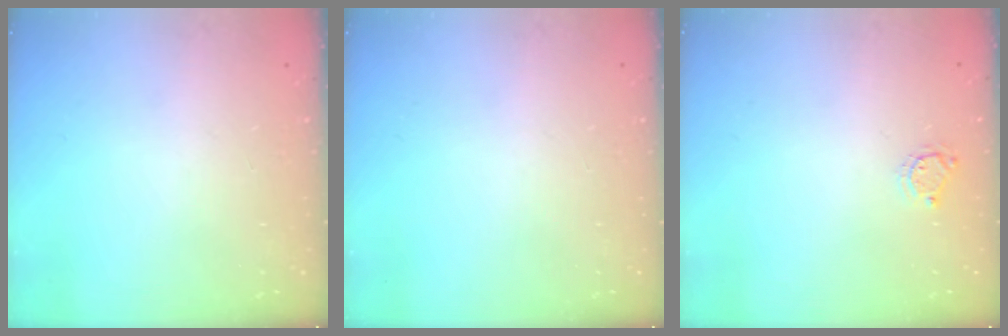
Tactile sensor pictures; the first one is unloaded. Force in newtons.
{"total": 0.0}
{"total": 4.1, "press": 4.1, "slide": 0.4}